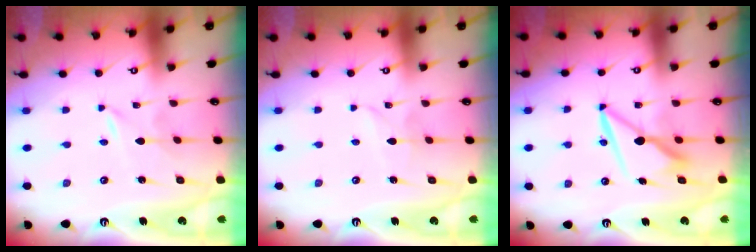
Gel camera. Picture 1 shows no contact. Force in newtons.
{"total": 2.3, "press": 2.3, "slide": 0.1}
{"total": 8.5, "press": 8.4, "slide": 1.2}